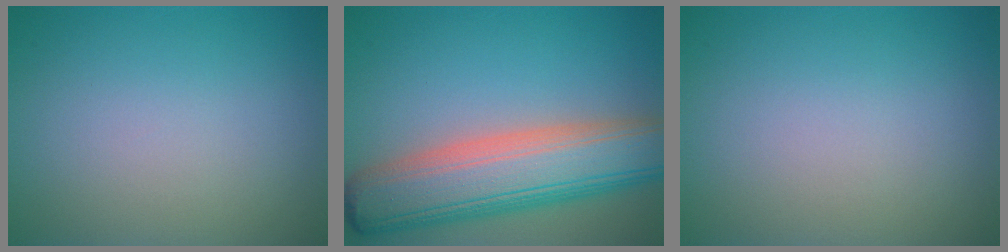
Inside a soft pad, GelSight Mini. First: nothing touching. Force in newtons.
{"total": 10.2, "press": 10.2, "slide": 0.6}
{"total": 0.0}